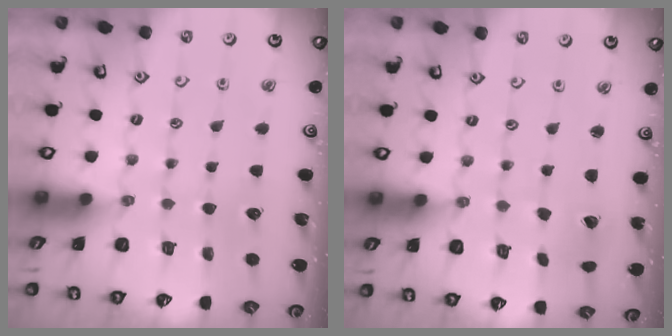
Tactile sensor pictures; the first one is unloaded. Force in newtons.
{"total": 1.9, "press": 1.8, "slide": 0.3}